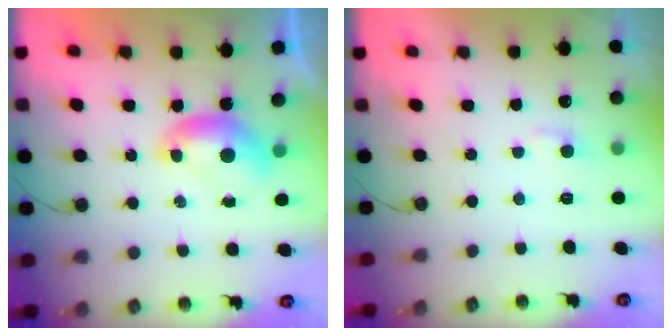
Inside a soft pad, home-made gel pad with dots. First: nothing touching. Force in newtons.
{"total": 2.5, "press": 2.4, "slide": 0.5}